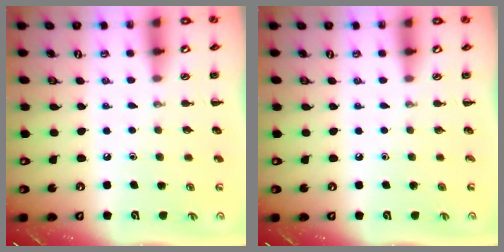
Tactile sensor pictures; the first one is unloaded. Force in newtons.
{"total": 0.0}